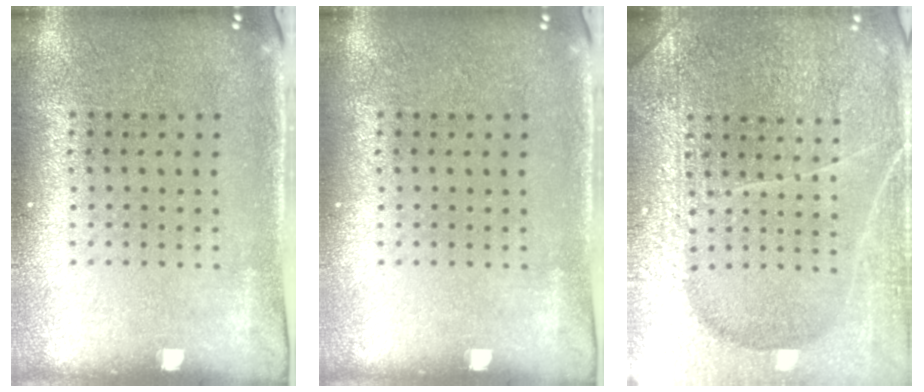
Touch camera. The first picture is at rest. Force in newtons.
{"total": 0.0}
{"total": 6.4, "press": 6.4, "slide": 0.8}